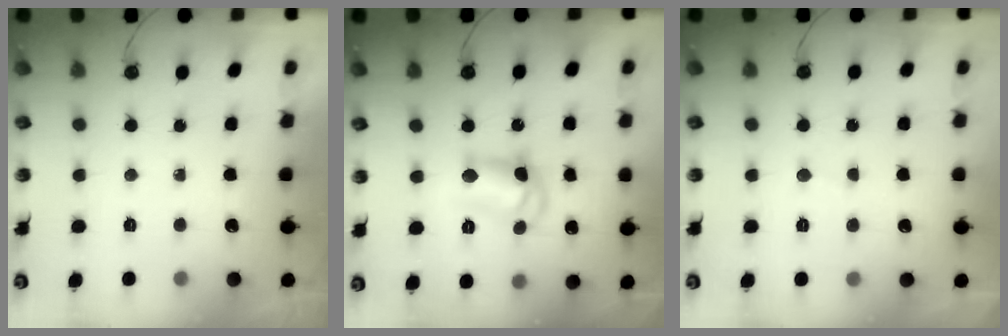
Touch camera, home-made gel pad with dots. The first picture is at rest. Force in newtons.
{"total": 11.1, "press": 10.4, "slide": 3.9}
{"total": 1.8, "press": 1.8, "slide": 0.2}